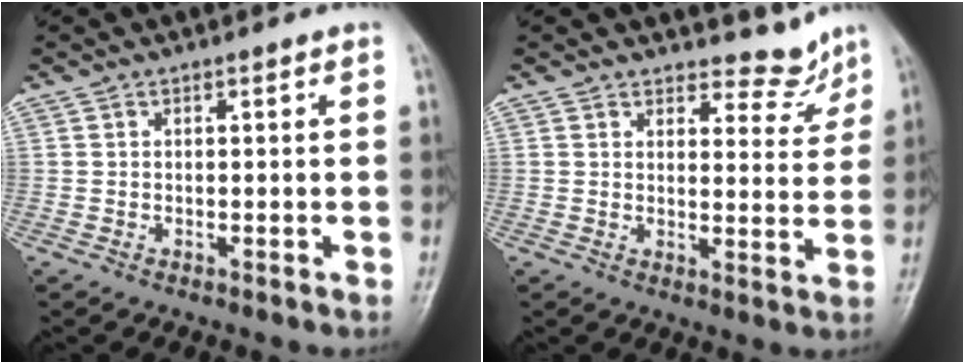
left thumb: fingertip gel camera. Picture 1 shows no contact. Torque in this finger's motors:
{"motor_torque": [0.00, 0.02, -0.28, -0.17, 0.02]}